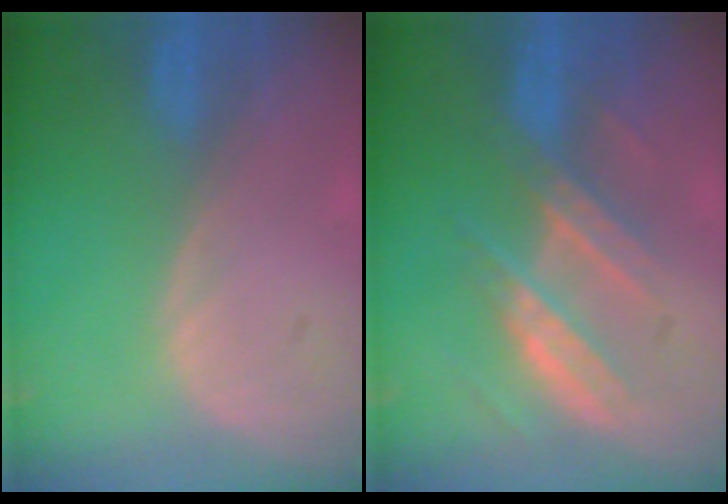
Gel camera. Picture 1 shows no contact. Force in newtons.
{"total": 7.2, "press": 7.2, "slide": 0.6}